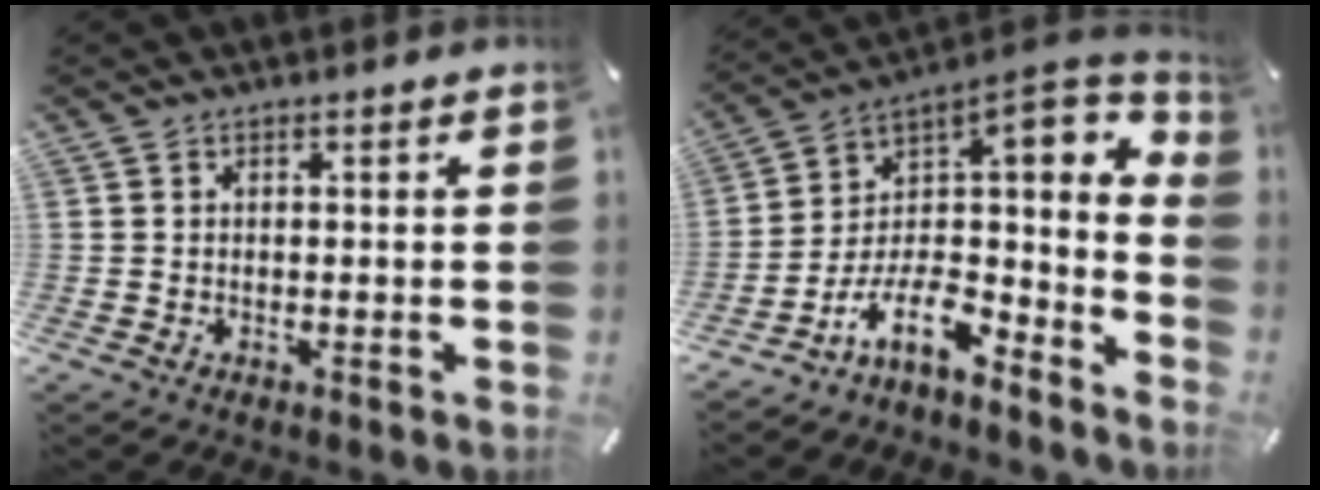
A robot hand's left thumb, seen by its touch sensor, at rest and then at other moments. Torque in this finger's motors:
{"motor_torque": [-1.43, 2.31, 1.40, 1.37, 0.14]}